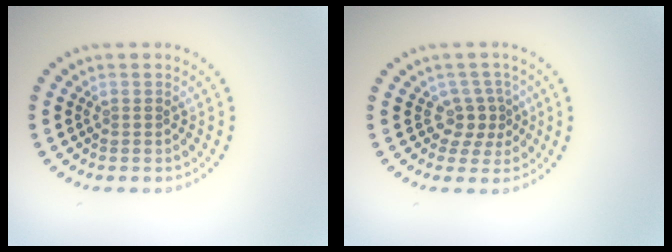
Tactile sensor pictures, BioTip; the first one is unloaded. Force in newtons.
{"total": 2.4, "press": 1.7, "slide": 1.7}